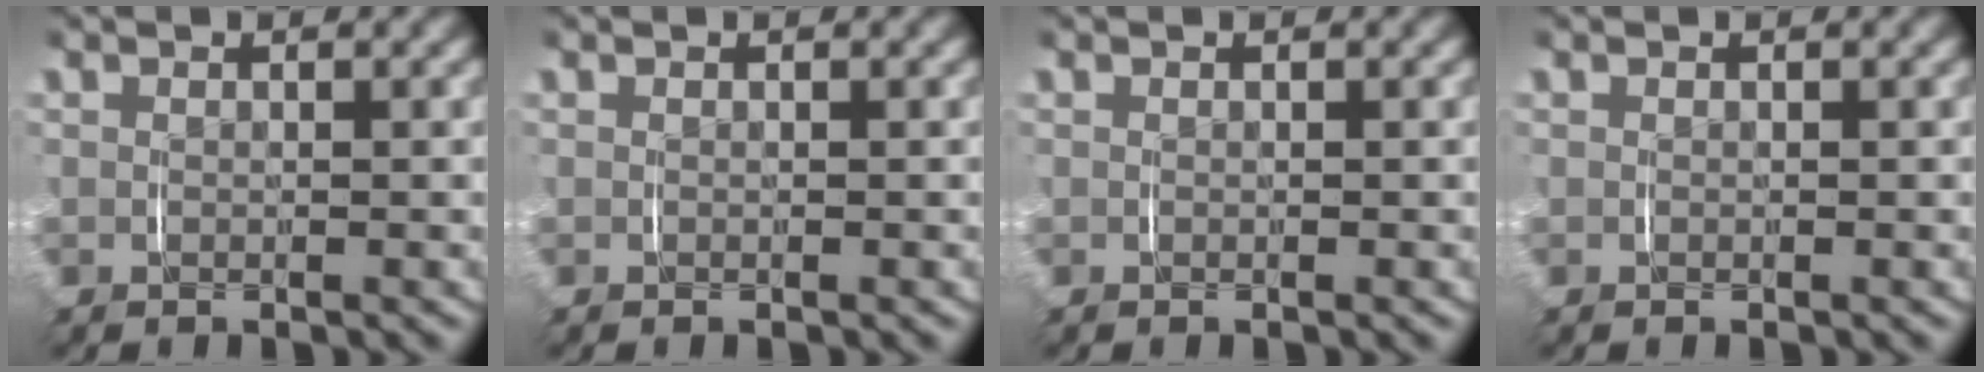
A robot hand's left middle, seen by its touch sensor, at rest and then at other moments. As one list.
[{"total": 0.0}, {"total": 0.0}, {"total": 0.0}]